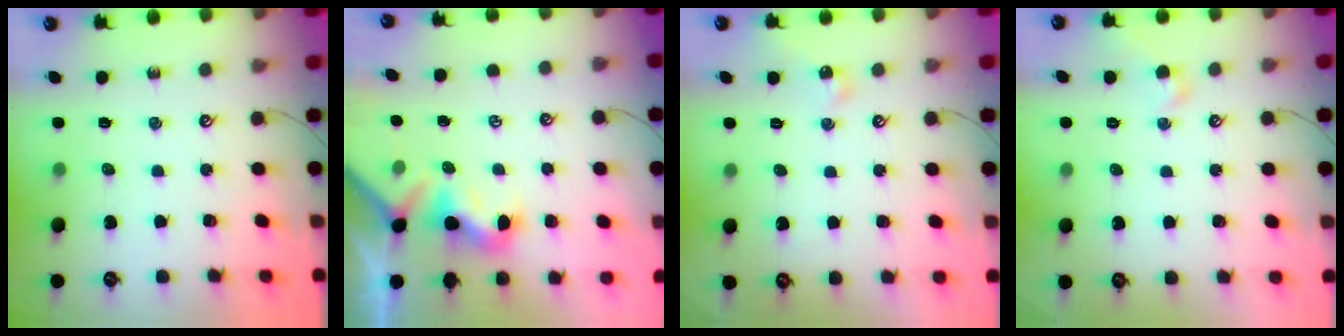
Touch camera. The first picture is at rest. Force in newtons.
{"total": 1.2, "press": 1.0, "slide": 0.7}
{"total": 1.5, "press": 1.4, "slide": 0.4}
{"total": 1.7, "press": 1.6, "slide": 0.7}